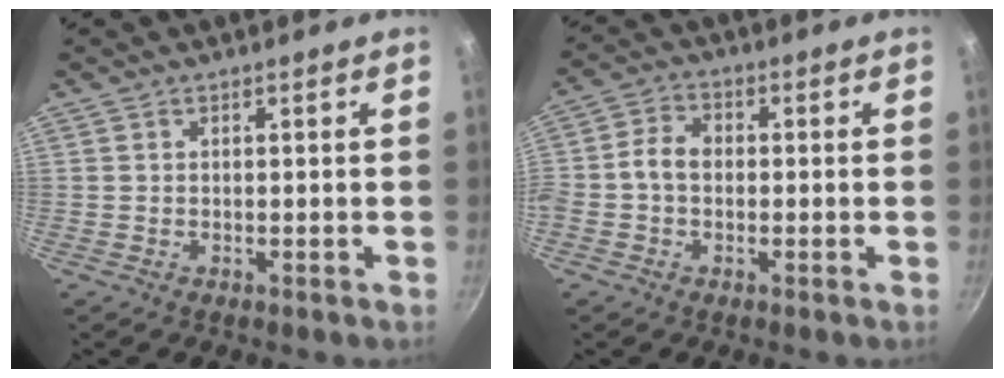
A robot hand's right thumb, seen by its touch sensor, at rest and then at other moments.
{"total": 5.0, "force": [-0.6, 3.9, 3.1], "torque": [-0.044, 0.016, -0.025]}